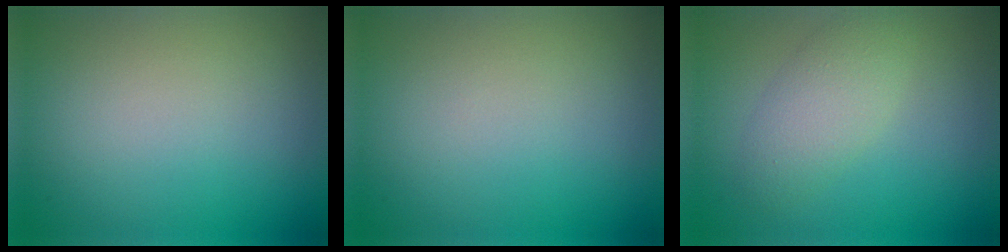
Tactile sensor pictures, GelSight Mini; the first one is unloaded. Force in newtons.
{"total": 0.0}
{"total": 3.4, "press": 3.4, "slide": 0.0}